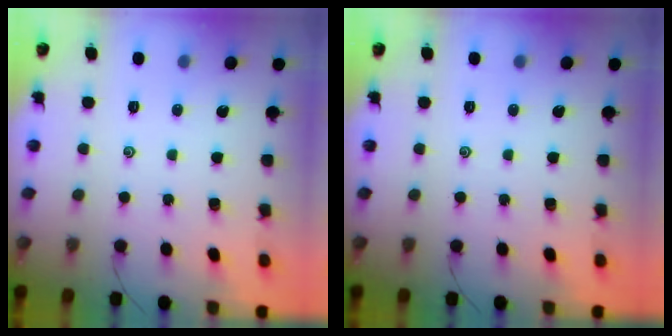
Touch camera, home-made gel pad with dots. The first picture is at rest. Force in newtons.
{"total": 0.0}